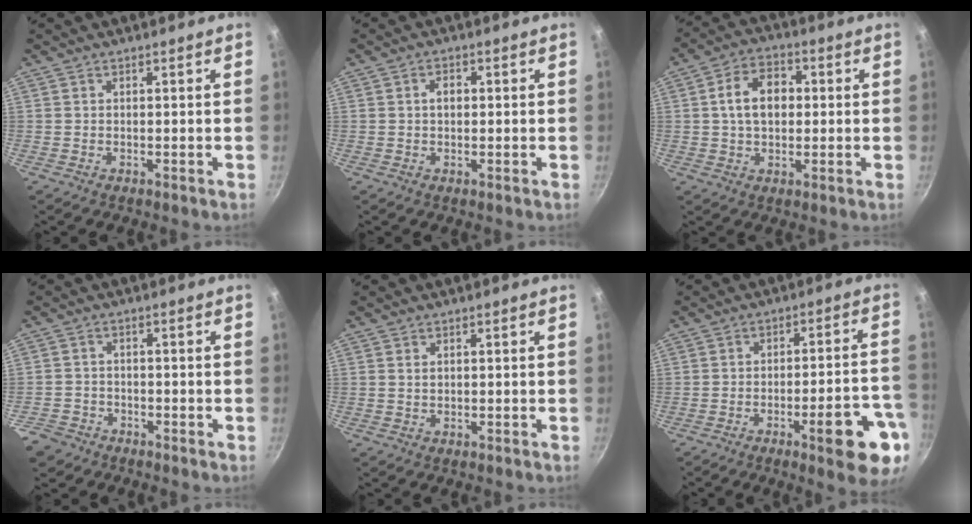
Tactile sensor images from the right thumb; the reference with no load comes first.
{"total": 2.2, "force": [0.2, 1.6, 1.6], "torque": [-0.015, 0.008, 0.002]}
{"total": 9.4, "force": [0.9, 6.5, 6.7], "torque": [-0.089, 0.019, 0.008]}
{"total": 5.4, "force": [-3.6, 3.7, 1.5], "torque": [-0.031, 0.036, -0.064]}
{"total": 1.1, "force": [0.3, 0.8, 0.7], "torque": [-0.011, 0.003, 0.006]}
{"total": 13.9, "force": [-6.3, 3.2, 11.9], "torque": [-0.131, 0.034, -0.079]}